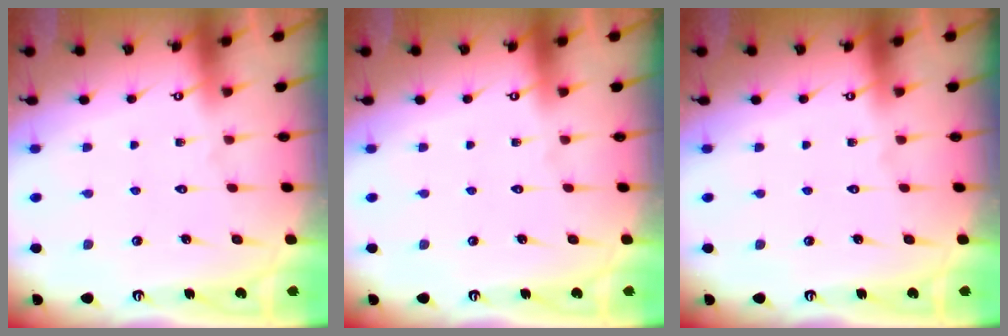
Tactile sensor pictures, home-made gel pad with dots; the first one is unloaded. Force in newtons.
{"total": 0.0}
{"total": 0.0}